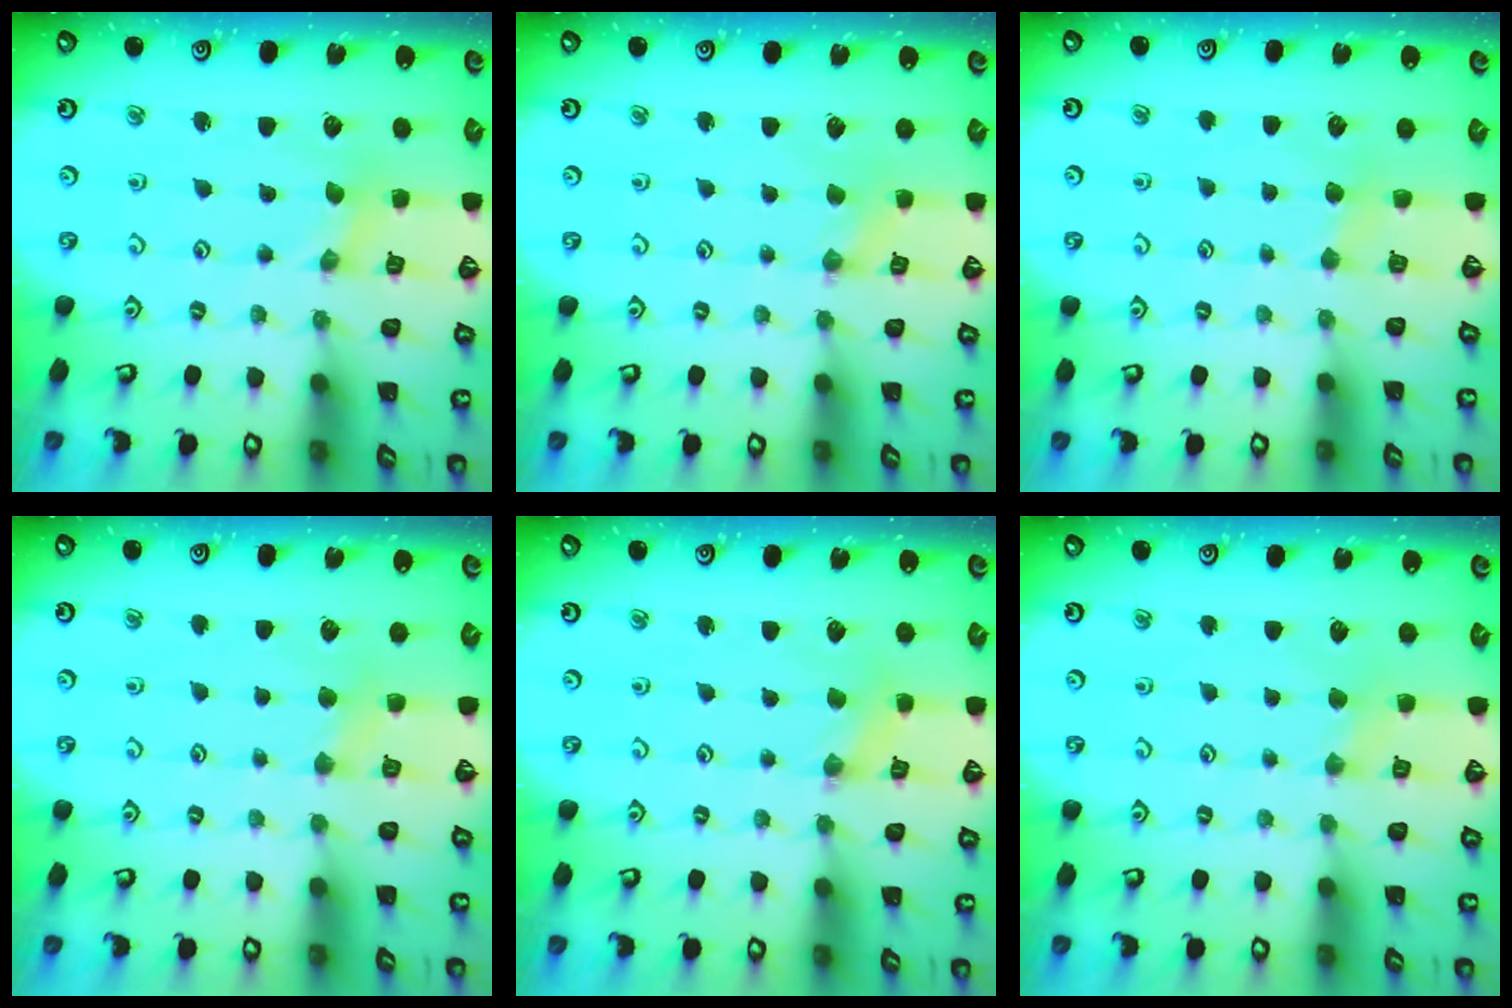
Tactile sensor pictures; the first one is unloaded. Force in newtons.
{"total": 0.0}
{"total": 2.3, "press": 2.2, "slide": 0.3}
{"total": 2.8, "press": 2.8, "slide": 0.6}
{"total": 0.8, "press": 0.8, "slide": 0.3}
{"total": 2.4, "press": 2.4, "slide": 0.4}